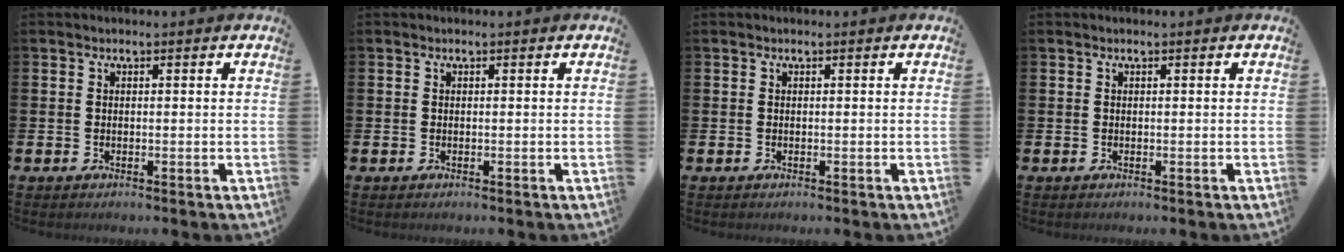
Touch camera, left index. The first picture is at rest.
{"total": 0.0}
{"total": 0.0}
{"total": 0.0}